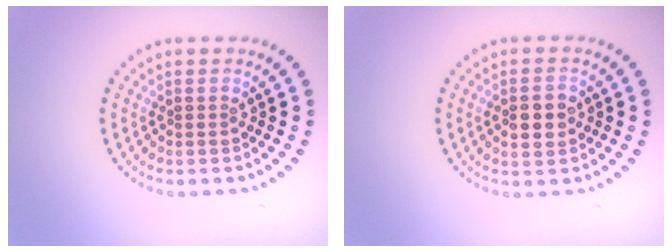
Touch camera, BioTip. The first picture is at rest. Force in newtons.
{"total": 2.9, "press": 2.9, "slide": 0.1}